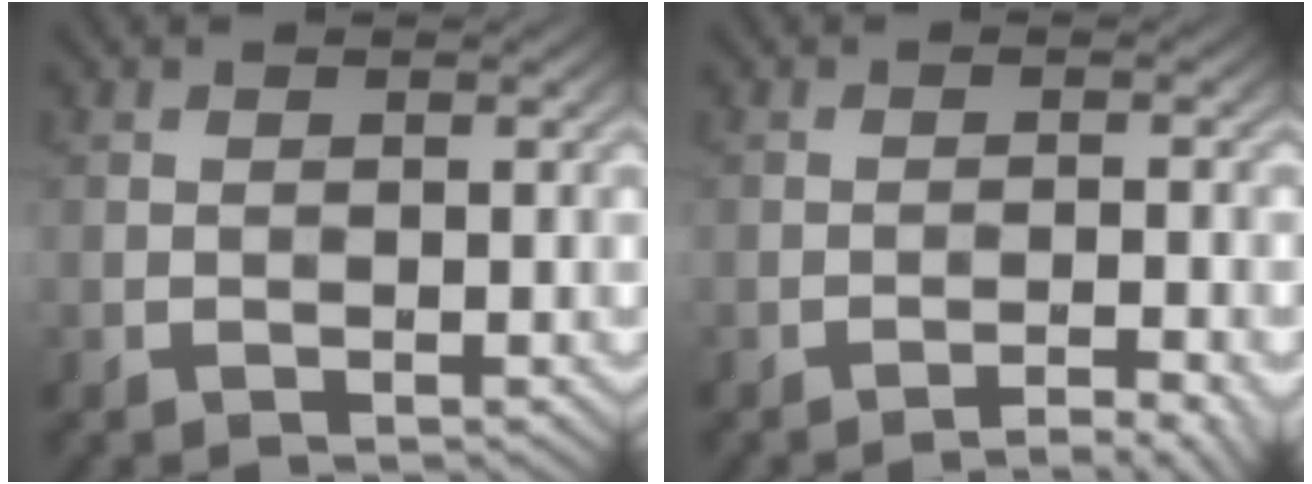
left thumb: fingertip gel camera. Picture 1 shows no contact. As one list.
[{"total": 3.5, "force": [-2.6, 0.4, 2.3], "torque": [-0.037, 0.011, -0.044]}]